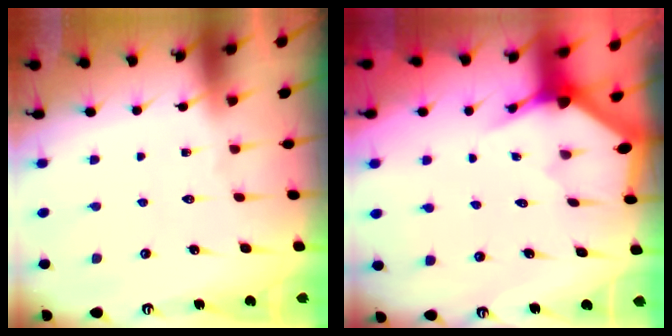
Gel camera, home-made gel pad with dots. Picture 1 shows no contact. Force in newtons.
{"total": 2.8, "press": 2.8, "slide": 0.2}